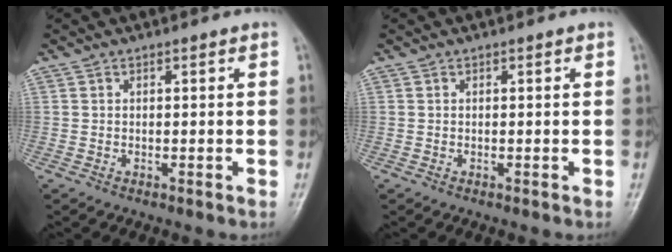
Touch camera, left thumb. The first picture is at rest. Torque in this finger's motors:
{"motor_torque": [0.01, -0.01, -0.10, -0.18, 0.00]}